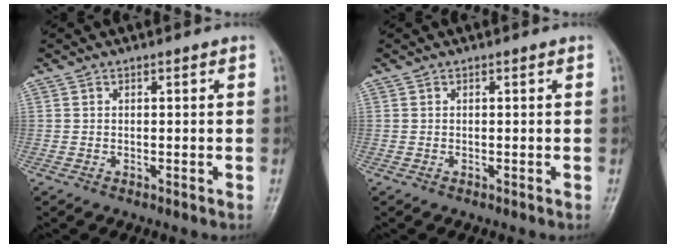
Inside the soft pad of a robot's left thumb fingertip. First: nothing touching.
{"total": 0.0}